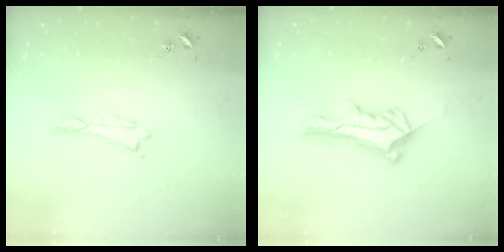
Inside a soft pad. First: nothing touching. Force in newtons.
{"total": 10.1, "press": 10.0, "slide": 0.7}